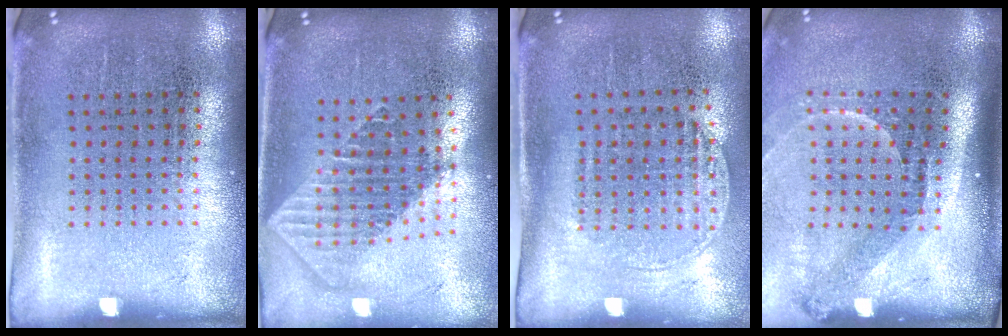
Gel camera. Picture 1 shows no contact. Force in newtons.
{"total": 1.8, "press": 1.5, "slide": 1.0}
{"total": 1.4, "press": 1.2, "slide": 0.7}
{"total": 2.2, "press": 1.5, "slide": 1.6}